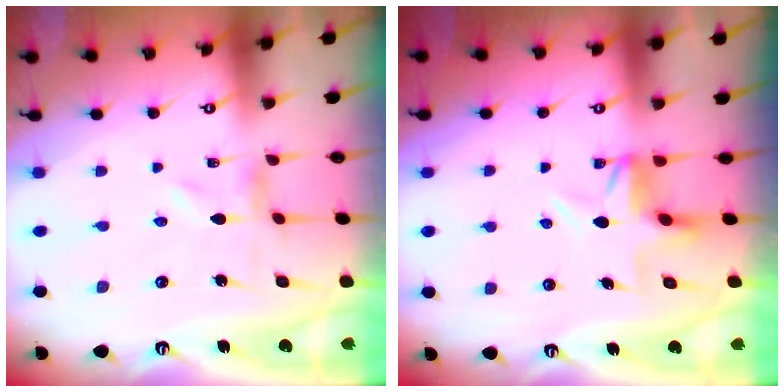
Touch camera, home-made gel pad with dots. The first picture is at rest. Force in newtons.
{"total": 4.0, "press": 3.9, "slide": 0.4}